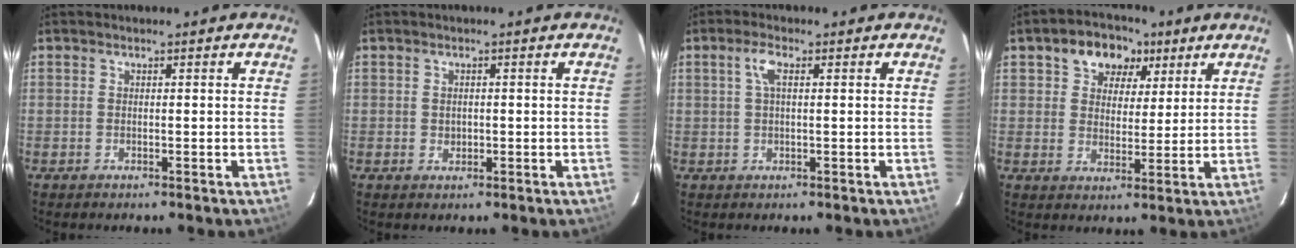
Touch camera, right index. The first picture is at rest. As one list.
[{"total": 1.4, "force": [-0.1, 1.3, 0.6], "torque": [-0.006, 0.002, 0.000]}, {"total": 3.0, "force": [0.9, 1.0, 2.7], "torque": [-0.057, 0.008, 0.017]}, {"total": 9.2, "force": [4.7, 6.8, 4.1], "torque": [-0.078, 0.023, 0.075]}]